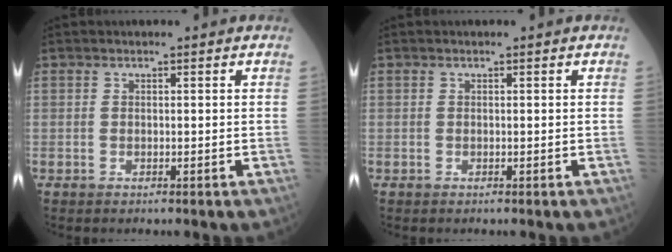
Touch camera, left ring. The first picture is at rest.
{"total": 0.0}